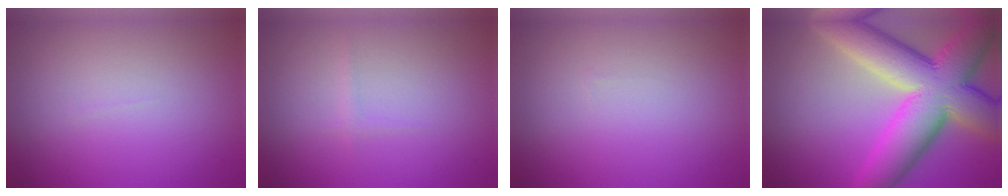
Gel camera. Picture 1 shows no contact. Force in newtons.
{"total": 0.6, "press": 0.6, "slide": 0.0}
{"total": 0.0}
{"total": 13.2, "press": 13.2, "slide": 0.8}